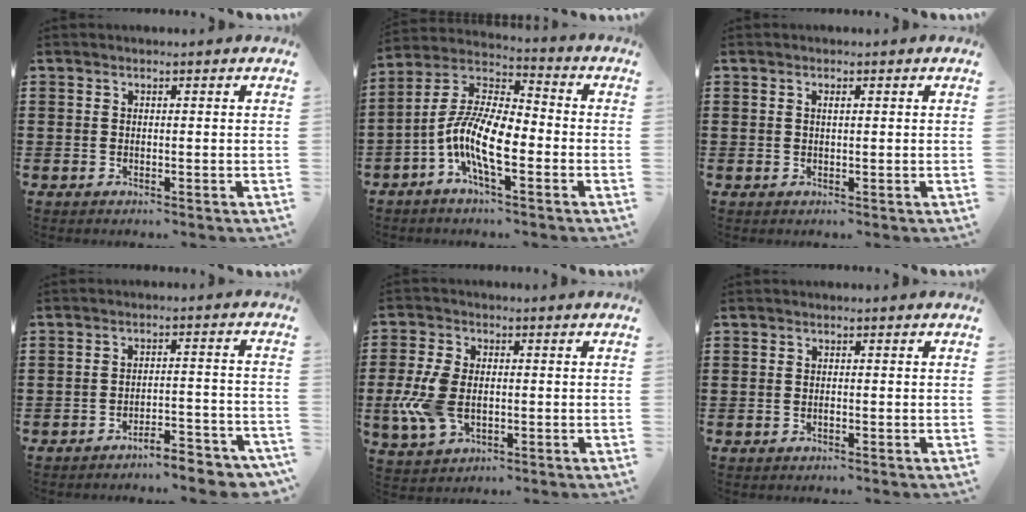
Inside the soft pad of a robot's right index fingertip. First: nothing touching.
{"total": 11.0, "force": [-4.0, 3.9, 9.5], "torque": [-0.230, -0.014, -0.084]}
{"total": 0.7, "force": [0.3, 0.2, 0.7], "torque": [-0.014, 0.002, 0.004]}
{"total": 4.5, "force": [-4.3, 0.2, 1.2], "torque": [-0.021, 0.000, -0.087]}
{"total": 7.8, "force": [-1.2, 4.7, 6.0], "torque": [-0.148, -0.002, -0.027]}
{"total": 0.5, "force": [-0.2, 0.2, 0.4], "torque": [-0.011, -0.002, -0.003]}